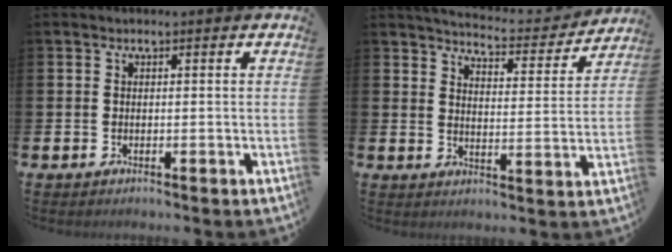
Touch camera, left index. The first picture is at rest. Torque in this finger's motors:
{"motor_torque": [0.87, -1.27, 0.11, 0.06]}